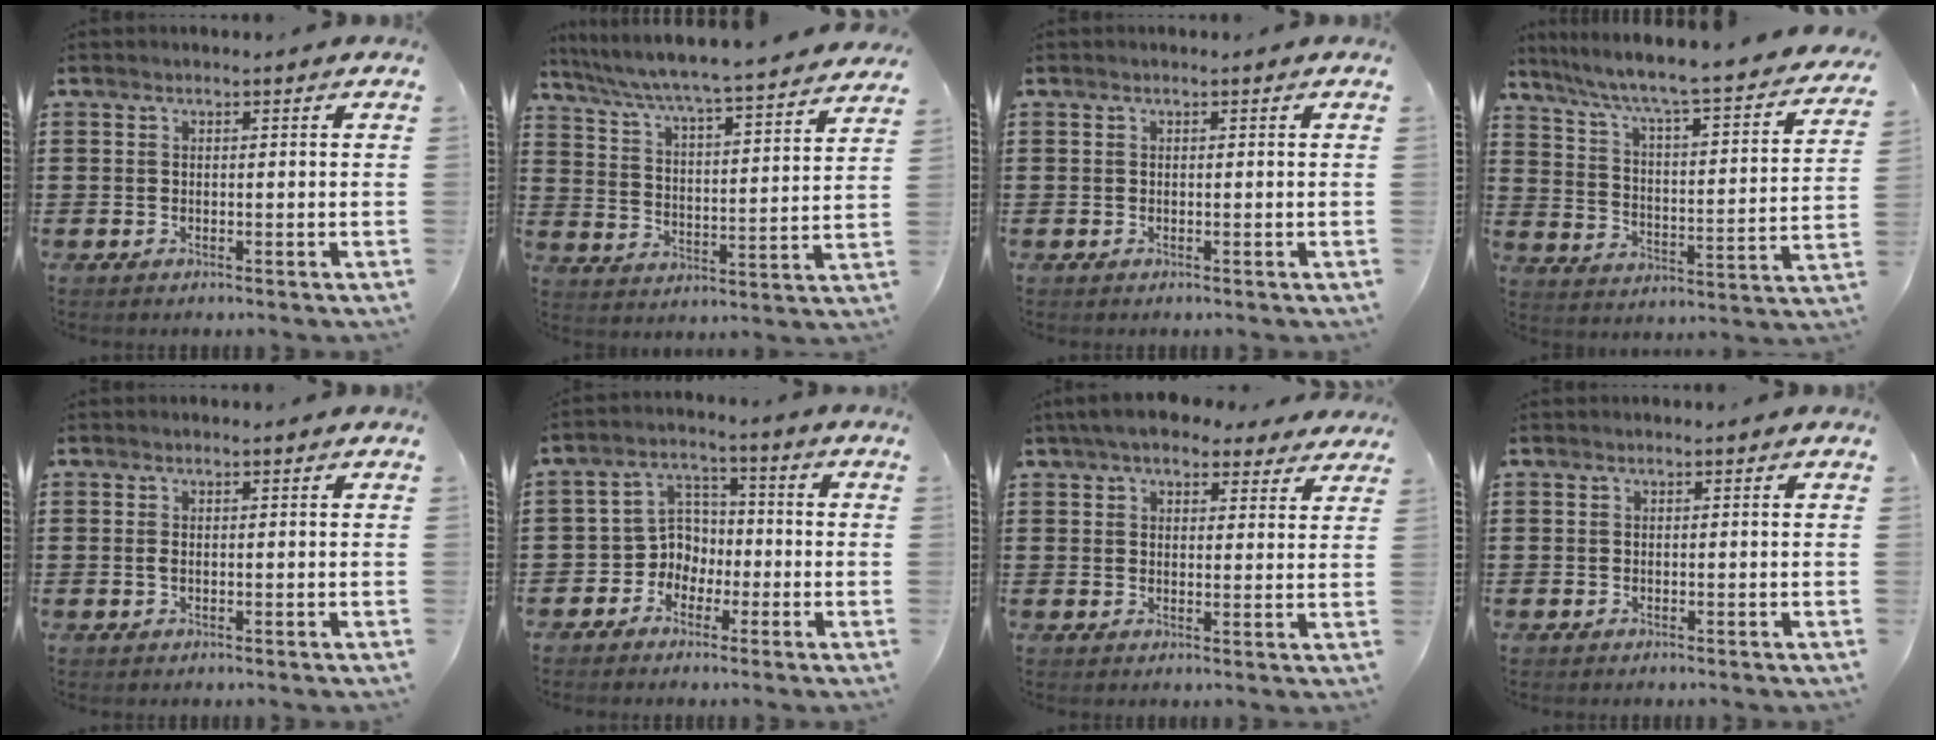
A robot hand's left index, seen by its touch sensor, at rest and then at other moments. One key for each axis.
{"total": 4.7, "fx": 4.3, "fy": -0.9, "fz": 1.7, "tx": -0.056, "ty": -0.046, "tz": 0.063}
{"total": 0.0}
{"total": 5.0, "fx": 3.9, "fy": -0.2, "fz": 3.0, "tx": -0.079, "ty": -0.046, "tz": 0.052}
{"total": 0.9, "fx": 0.0, "fy": 0.3, "fz": 0.8, "tx": -0.024, "ty": -0.002, "tz": -0.003}
{"total": 5.2, "fx": -2.0, "fy": 4.6, "fz": 1.2, "tx": -0.047, "ty": 0.002, "tz": -0.046}
{"total": 5.5, "fx": 4.8, "fy": 1.5, "fz": 2.3, "tx": -0.061, "ty": -0.003, "tz": 0.090}
{"total": 0.0}